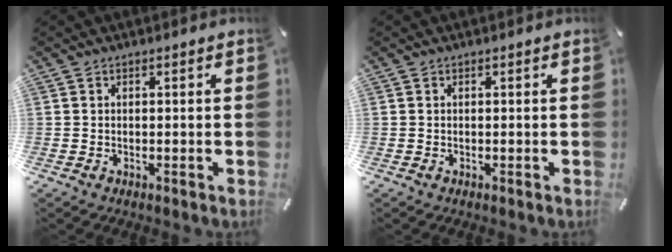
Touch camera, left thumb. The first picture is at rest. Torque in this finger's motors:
{"motor_torque": [0.00, 0.00, 0.00, 0.00, 0.00]}